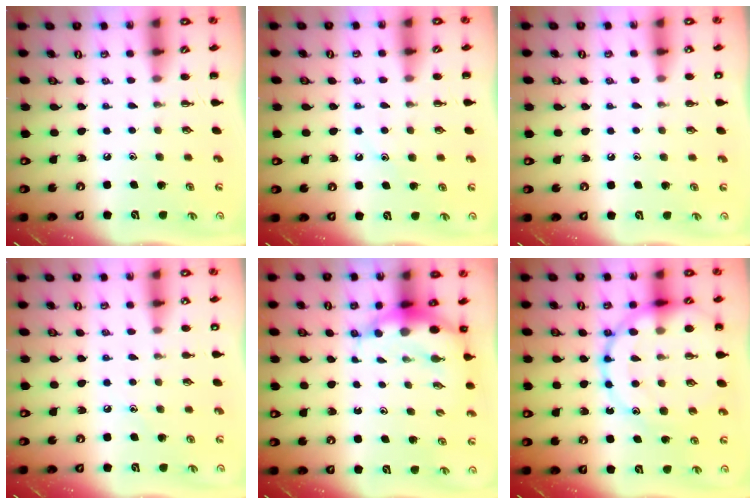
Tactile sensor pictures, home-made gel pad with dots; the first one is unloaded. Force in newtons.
{"total": 8.4, "press": 8.3, "slide": 1.2}
{"total": 1.3, "press": 1.3, "slide": 0.1}
{"total": 6.4, "press": 6.1, "slide": 1.9}
{"total": 6.8, "press": 6.6, "slide": 1.8}
{"total": 22.9, "press": 22.7, "slide": 3.3}